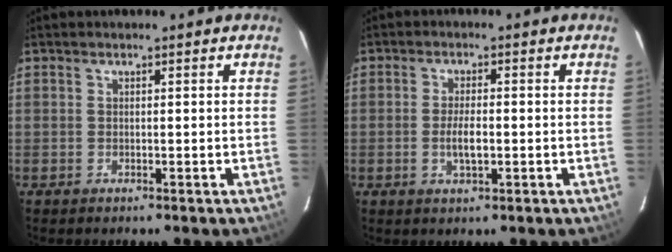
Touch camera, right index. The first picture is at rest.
{"total": 3.7, "force": [-0.8, 1.2, 3.4], "torque": [-0.067, -0.002, -0.012]}